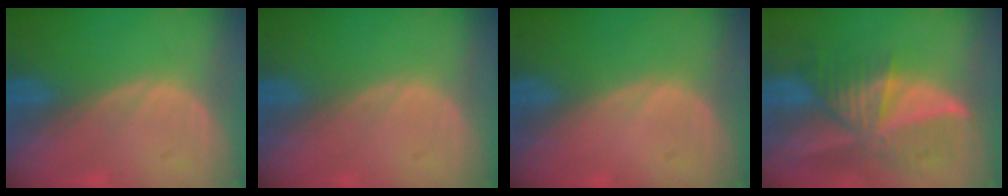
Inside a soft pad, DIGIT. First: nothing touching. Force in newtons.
{"total": 0.0}
{"total": 0.0}
{"total": 9.8, "press": 8.6, "slide": 4.6}